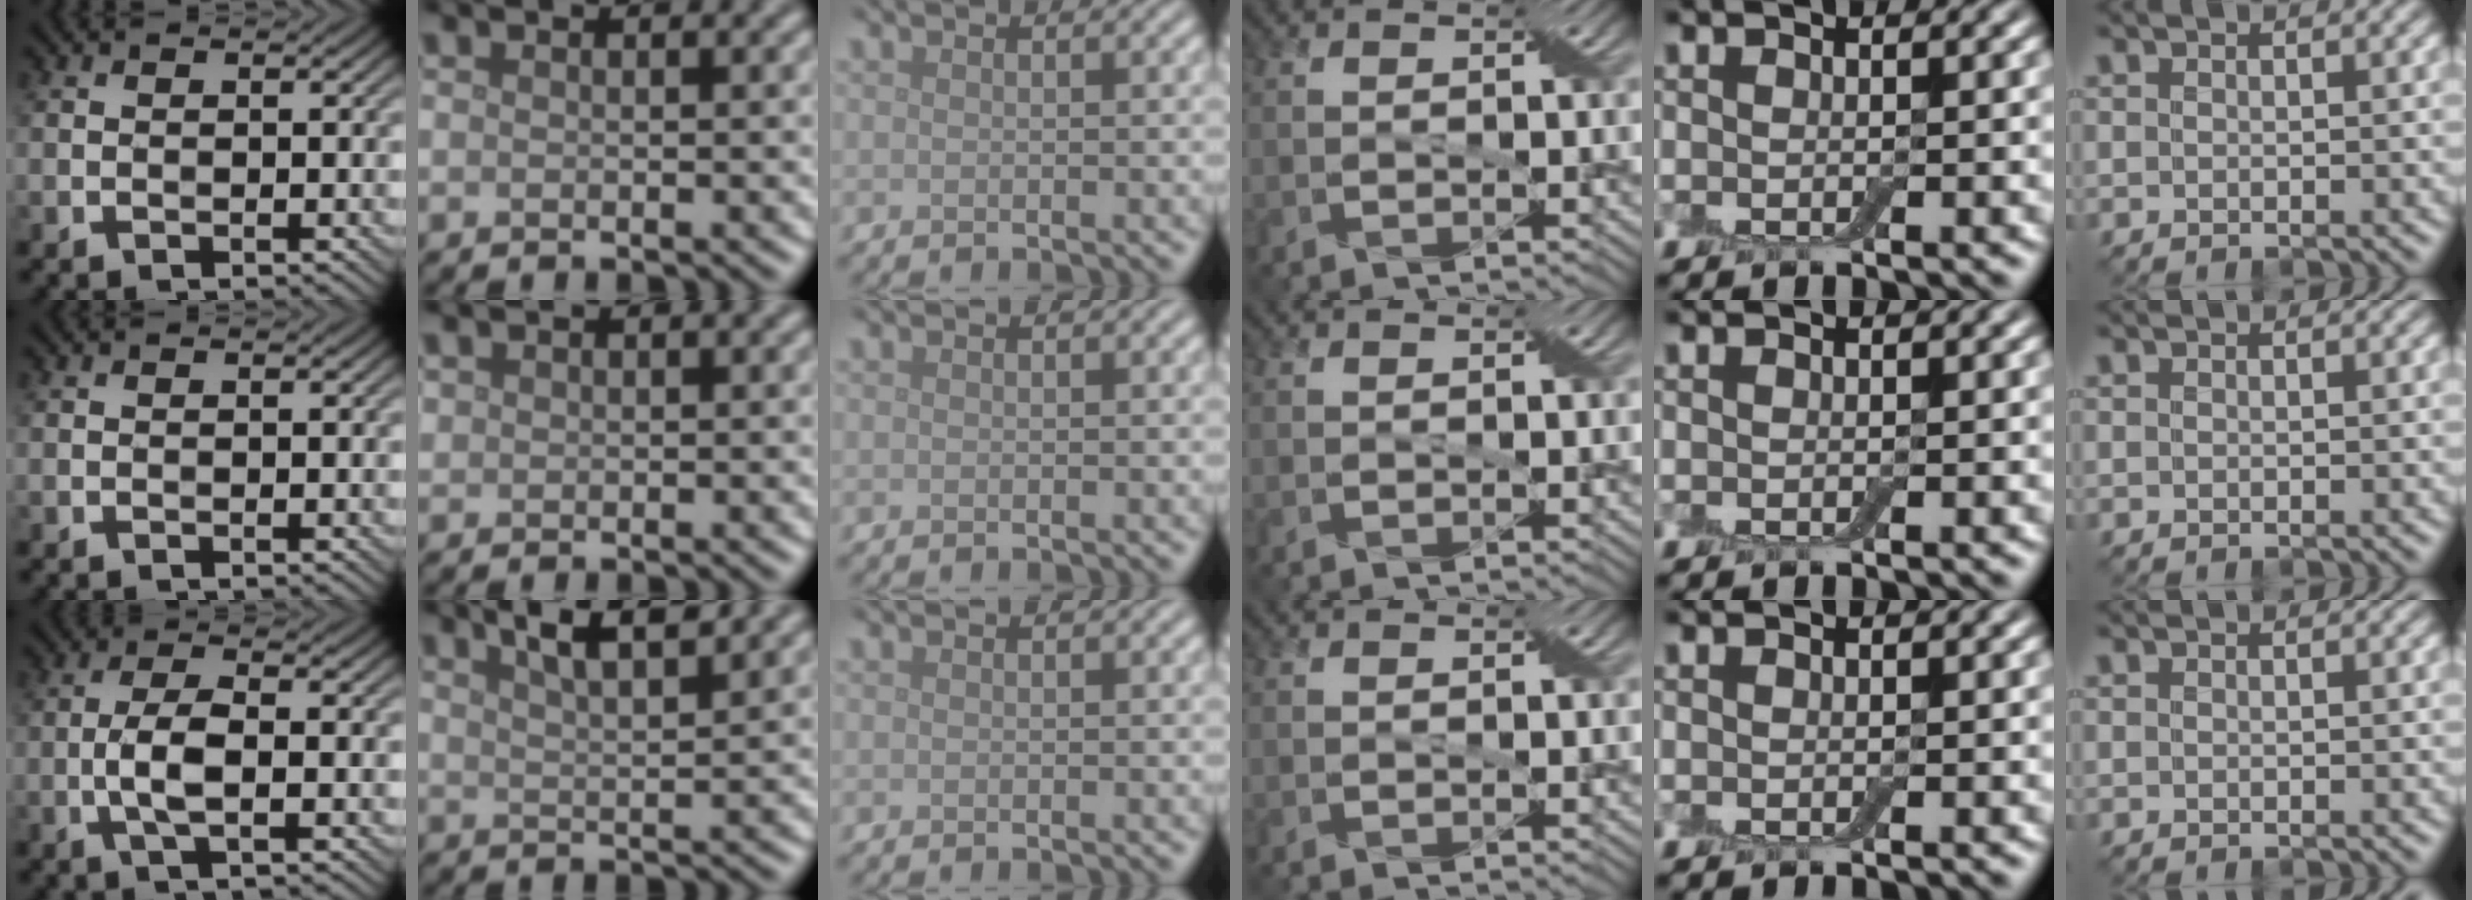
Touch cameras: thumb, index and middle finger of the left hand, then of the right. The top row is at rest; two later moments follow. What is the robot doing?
{"motion": "shake", "object": "box of matches"}